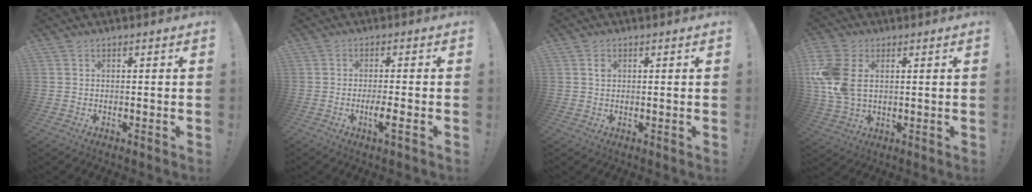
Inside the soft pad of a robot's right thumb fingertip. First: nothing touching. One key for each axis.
{"total": 4.7, "fx": -1.8, "fy": -0.1, "fz": 4.3, "tx": -0.074, "ty": -0.008, "tz": -0.031}
{"total": 1.3, "fx": 0.4, "fy": 1.1, "fz": 0.7, "tx": 0.000, "ty": -0.003, "tz": 0.004}
{"total": 12.3, "fx": 2.3, "fy": 8.4, "fz": 8.8, "tx": -0.190, "ty": -0.006, "tz": 0.043}